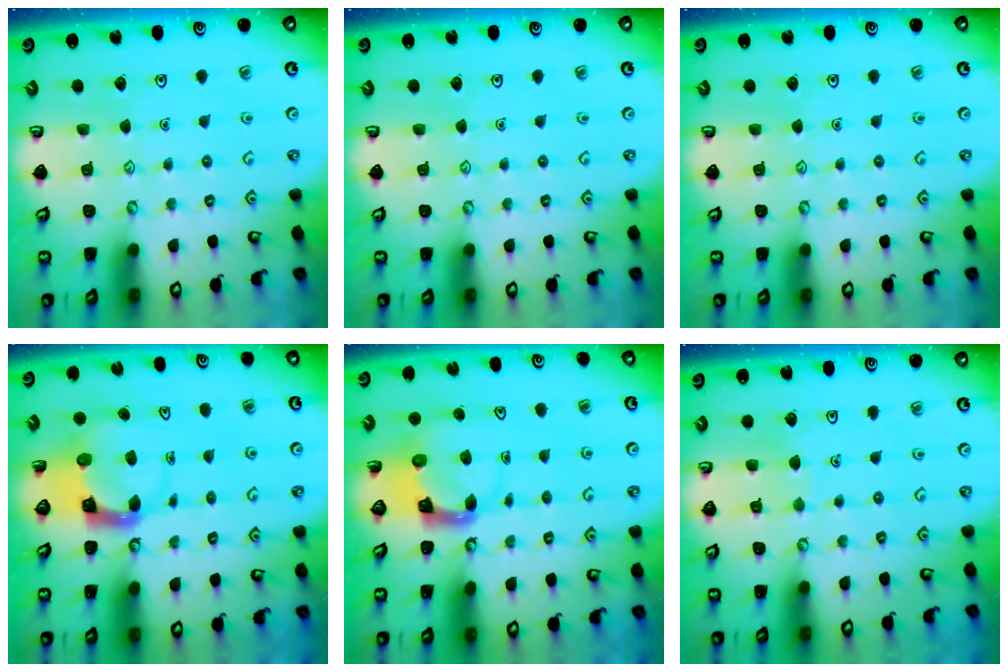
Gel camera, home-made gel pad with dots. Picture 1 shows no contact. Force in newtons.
{"total": 0.0}
{"total": 0.0}
{"total": 3.7, "press": 3.7, "slide": 0.6}
{"total": 3.9, "press": 3.9, "slide": 0.7}
{"total": 3.7, "press": 3.7, "slide": 0.3}